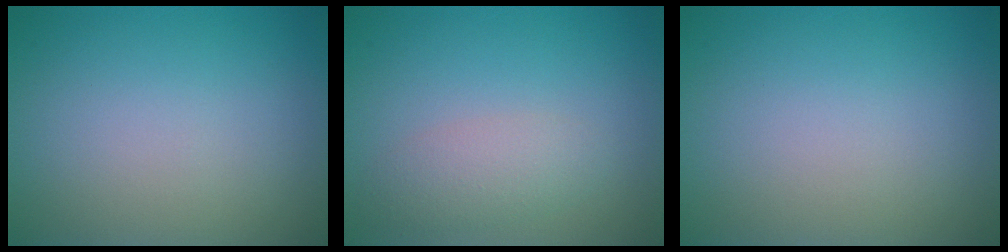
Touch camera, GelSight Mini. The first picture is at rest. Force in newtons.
{"total": 2.5, "press": 2.5, "slide": 0.2}
{"total": 0.0}